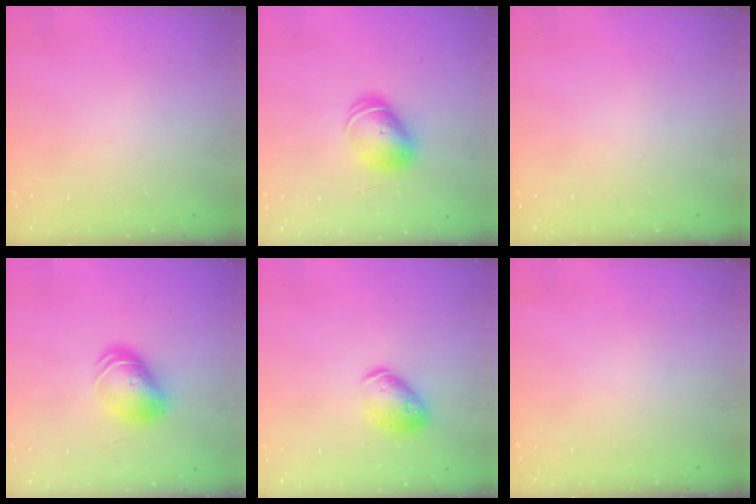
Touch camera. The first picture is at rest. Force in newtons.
{"total": 8.7, "press": 8.7, "slide": 0.2}
{"total": 0.0}
{"total": 9.8, "press": 9.8, "slide": 0.5}
{"total": 11.1, "press": 10.9, "slide": 1.6}
{"total": 0.0}